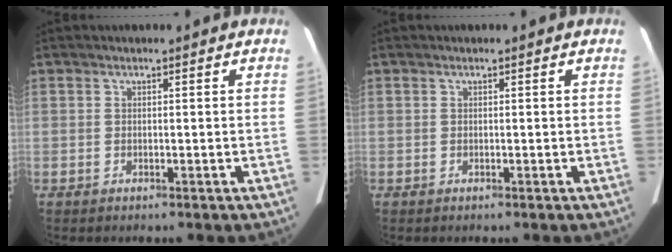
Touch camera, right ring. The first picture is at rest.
{"total": 0.0}